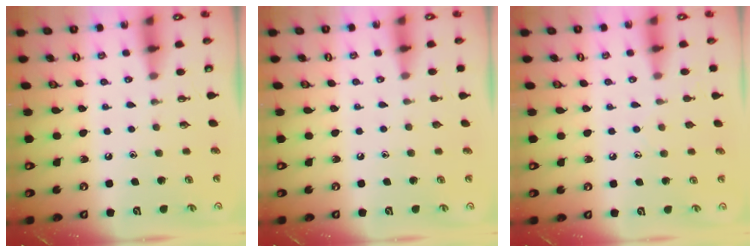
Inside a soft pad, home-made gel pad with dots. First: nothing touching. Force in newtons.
{"total": 0.0}
{"total": 5.0, "press": 4.9, "slide": 0.5}